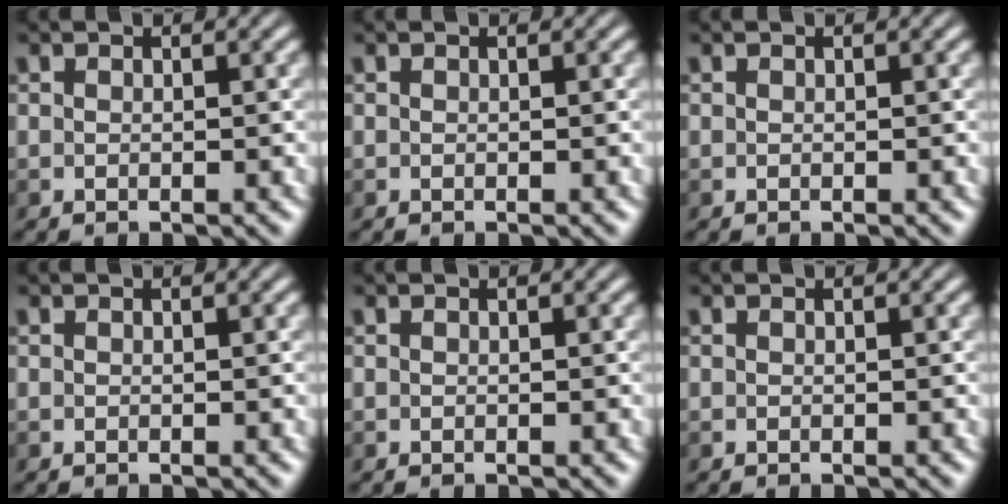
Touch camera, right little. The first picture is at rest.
{"total": 0.0}
{"total": 0.0}
{"total": 0.0}
{"total": 0.0}
{"total": 0.0}